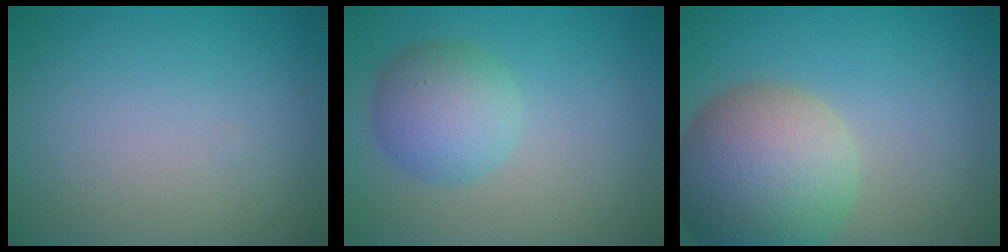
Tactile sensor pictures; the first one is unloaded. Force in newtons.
{"total": 4.4, "press": 4.4, "slide": 0.2}
{"total": 10.6, "press": 10.5, "slide": 0.8}